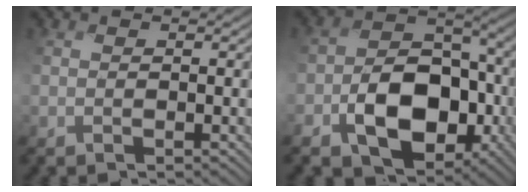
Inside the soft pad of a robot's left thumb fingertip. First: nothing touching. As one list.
[{"total": 12.2, "force": [-4.2, 8.5, 7.6], "torque": [-0.133, -0.021, -0.076]}]